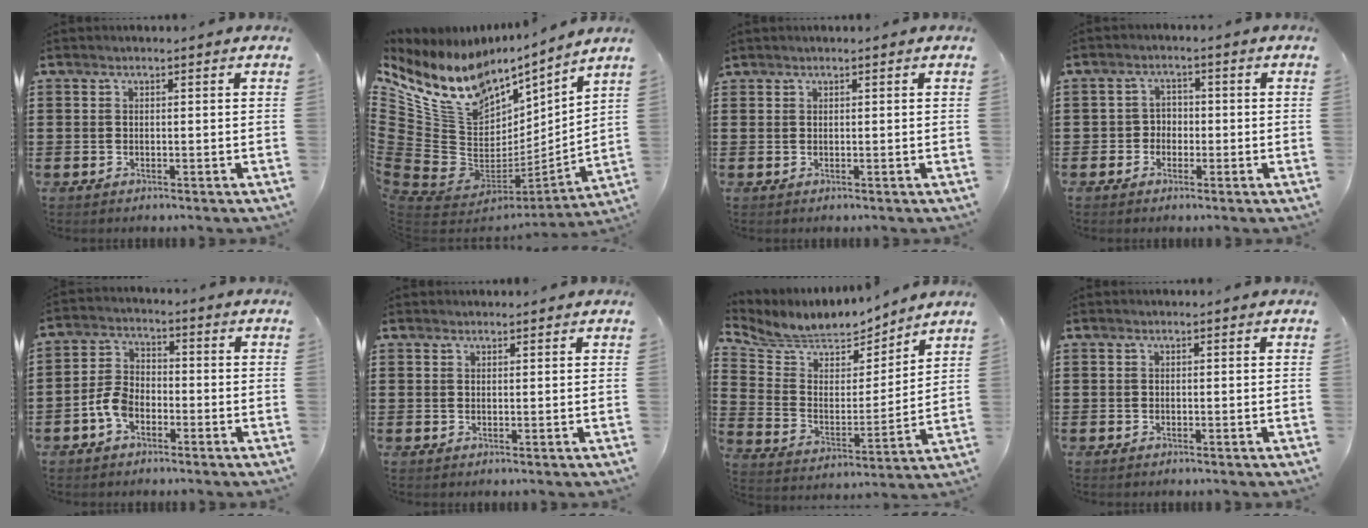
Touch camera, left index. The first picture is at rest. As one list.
[{"total": 14.4, "force": [8.5, 9.2, 7.1], "torque": [-0.196, -0.074, 0.146]}, {"total": 0.5, "force": [0.5, 0.2, 0.0], "torque": [-0.002, 0.001, 0.010]}, {"total": 2.5, "force": [-1.0, 2.2, 0.5], "torque": [-0.020, 0.008, -0.026]}, {"total": 5.0, "force": [-2.5, 3.0, 3.1], "torque": [-0.082, 0.005, -0.053]}, {"total": 0.9, "force": [0.9, 0.3, 0.1], "torque": [-0.003, 0.002, 0.017]}, {"total": 6.5, "force": [6.1, 2.1, 0.7], "torque": [-0.053, -0.047, 0.103]}, {"total": 0.0}]